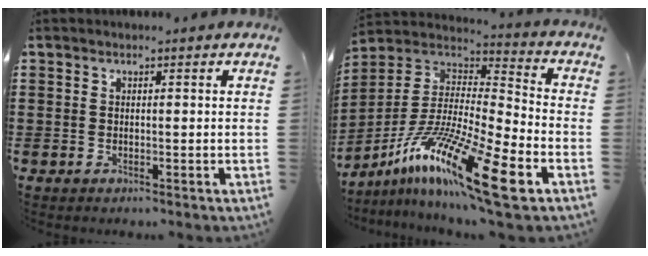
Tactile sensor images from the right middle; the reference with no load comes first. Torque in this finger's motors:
{"motor_torque": [2.14, 0.00, 1.05, 0.21]}